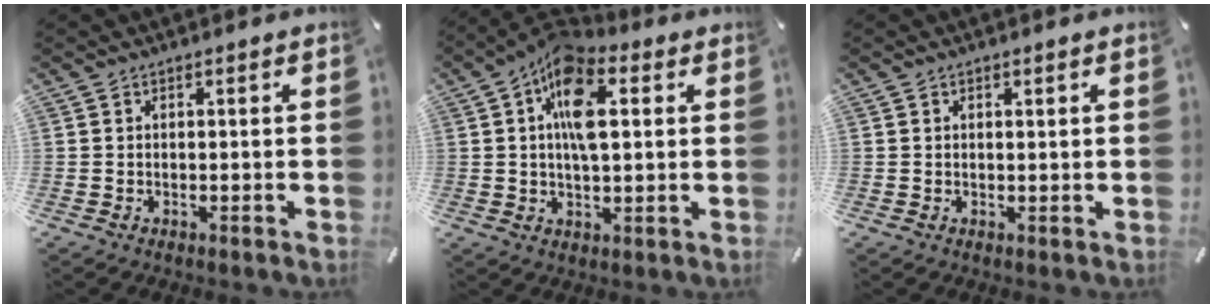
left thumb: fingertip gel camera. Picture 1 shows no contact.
{"total": 12.7, "force": [3.3, 6.1, 10.6], "torque": [-0.189, -0.006, 0.056]}
{"total": 0.5, "force": [0.3, 0.4, 0.3], "torque": [-0.005, 0.002, 0.005]}